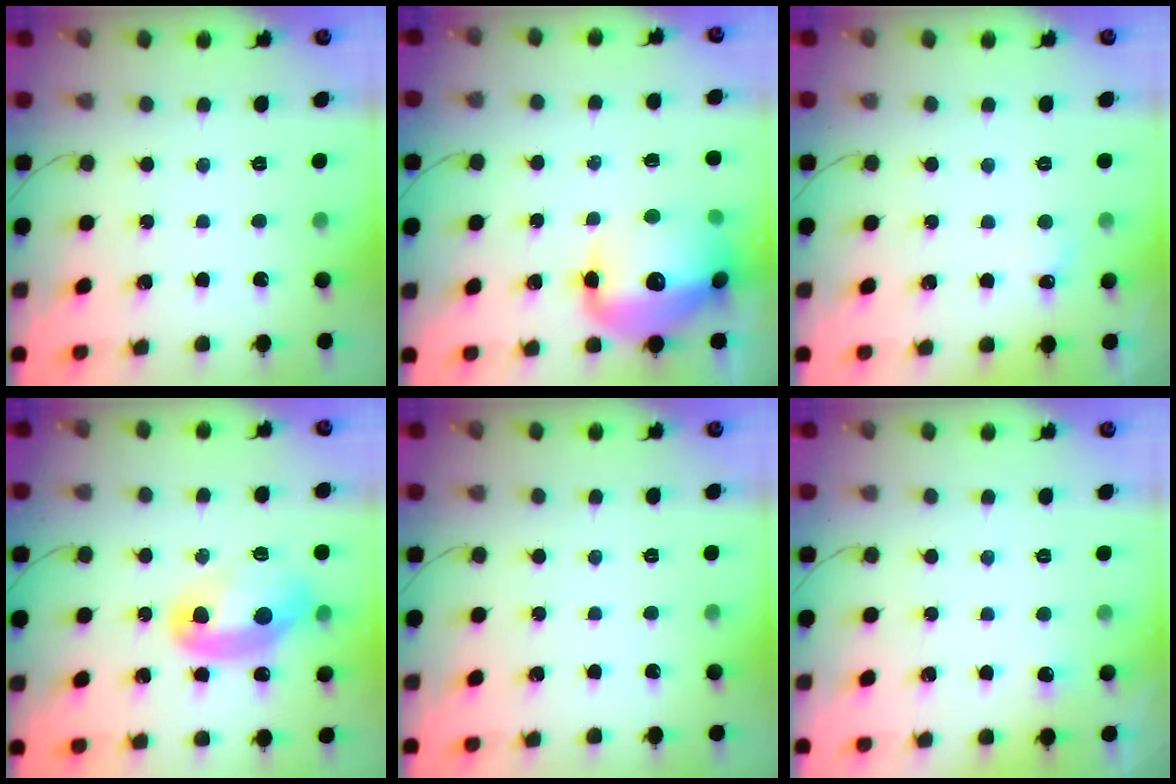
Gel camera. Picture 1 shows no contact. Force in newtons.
{"total": 20.2, "press": 19.7, "slide": 4.3}
{"total": 3.3, "press": 3.0, "slide": 1.2}
{"total": 11.9, "press": 11.9, "slide": 1.0}
{"total": 0.0}
{"total": 11.7, "press": 3.4, "slide": 11.2}